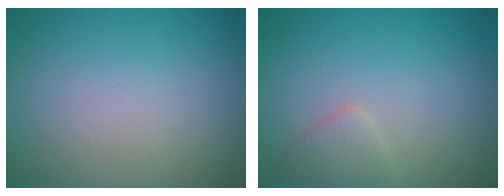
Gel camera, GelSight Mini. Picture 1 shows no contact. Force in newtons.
{"total": 1.6, "press": 1.6, "slide": 0.1}